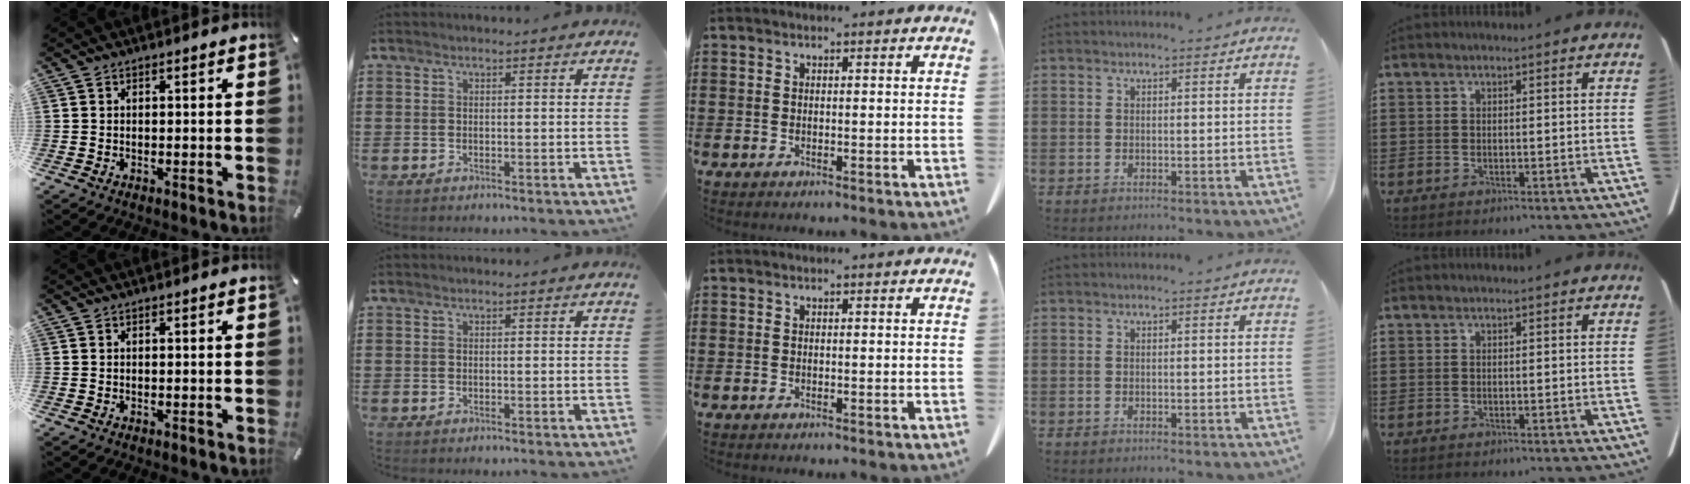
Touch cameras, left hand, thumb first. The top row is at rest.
{}